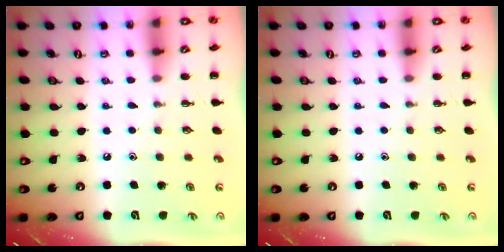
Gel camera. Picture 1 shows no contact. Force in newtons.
{"total": 0.0}